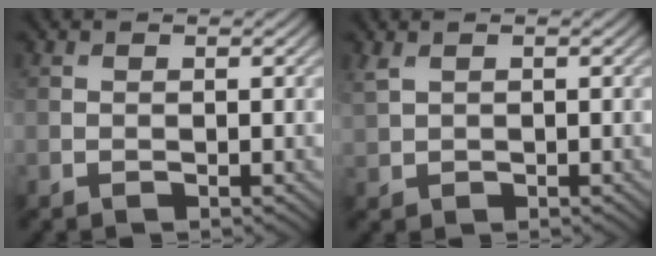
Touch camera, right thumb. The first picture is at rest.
{"total": 1.7, "force": [0.9, 1.1, 1.0], "torque": [-0.032, 0.002, 0.025]}